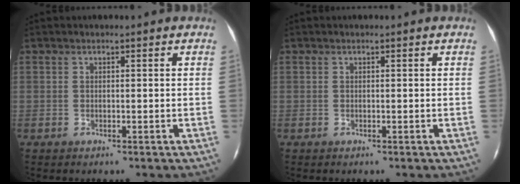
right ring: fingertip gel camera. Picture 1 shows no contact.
{"total": 0.0}